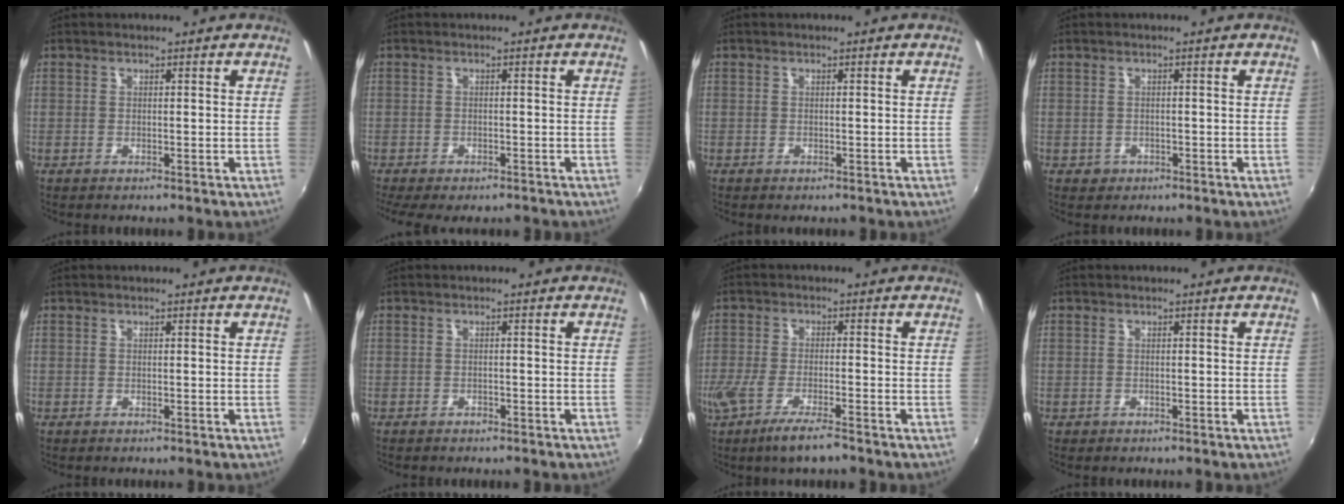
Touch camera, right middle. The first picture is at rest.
{"total": 7.3, "force": [-5.8, 2.2, 3.9], "torque": [-0.091, -0.034, -0.090]}
{"total": 0.7, "force": [-0.6, 0.2, 0.3], "torque": [-0.008, -0.002, -0.008]}
{"total": 2.0, "force": [-0.8, 1.7, 0.6], "torque": [-0.014, -0.002, -0.009]}
{"total": 0.0}
{"total": 1.3, "force": [-1.2, 0.5, 0.3], "torque": [-0.011, -0.002, -0.016]}
{"total": 8.0, "force": [-5.7, 1.2, 5.5], "torque": [-0.122, -0.026, -0.107]}
{"total": 0.8, "force": [-0.5, 0.5, 0.2], "torque": [-0.007, -0.001, -0.005]}